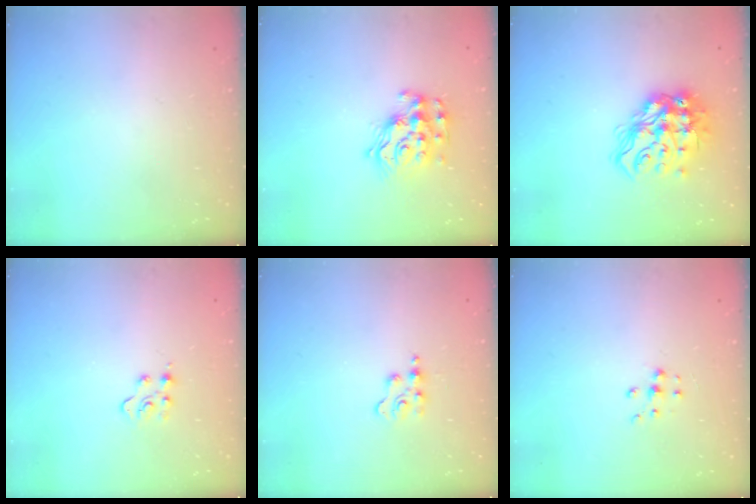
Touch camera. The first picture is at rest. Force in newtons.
{"total": 11.8, "press": 11.8, "slide": 0.7}
{"total": 16.6, "press": 16.5, "slide": 1.9}
{"total": 3.9, "press": 3.8, "slide": 0.4}
{"total": 2.7, "press": 2.7, "slide": 0.5}
{"total": 5.1, "press": 5.0, "slide": 0.7}